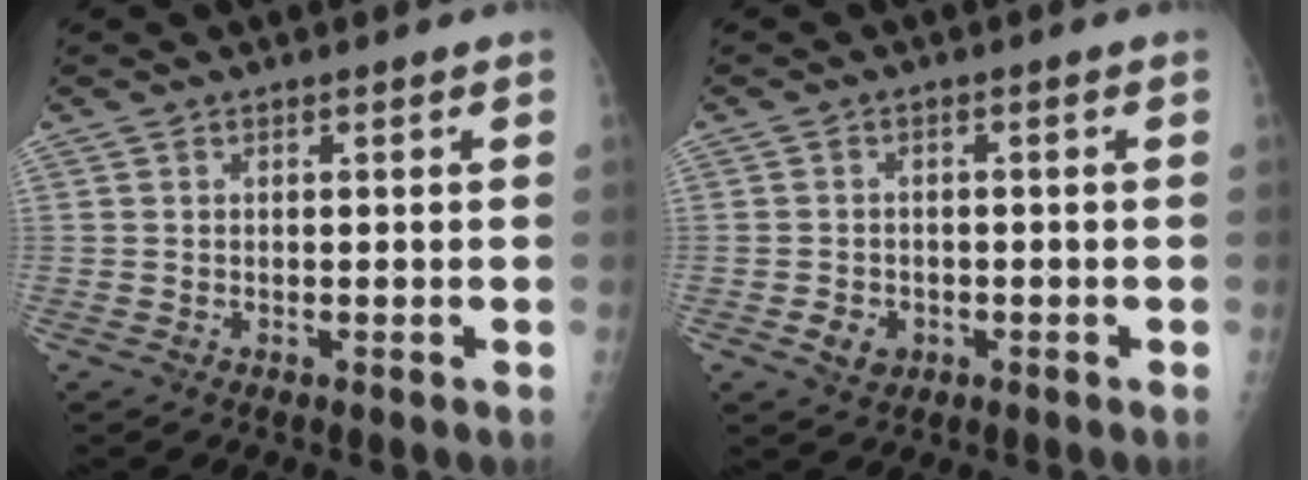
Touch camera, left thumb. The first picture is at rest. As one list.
[{"total": 3.5, "force": [-1.3, 2.9, 1.5], "torque": [-0.016, 0.004, -0.016]}]